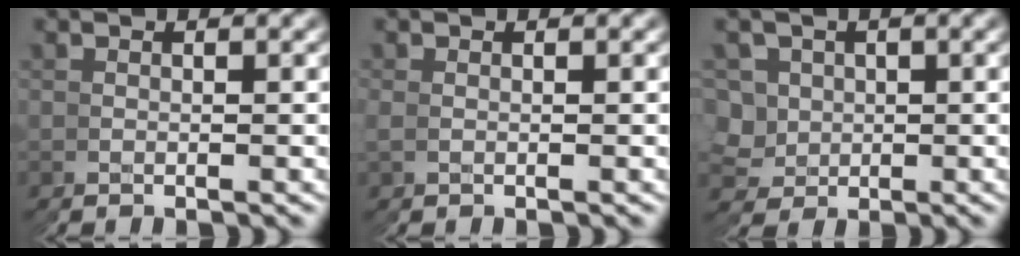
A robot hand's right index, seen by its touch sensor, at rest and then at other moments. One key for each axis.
{"total": 0.5, "fx": 0.0, "fy": 0.1, "fz": -0.5, "tx": 0.004, "ty": -0.002, "tz": 0.000}
{"total": 5.4, "fx": -0.3, "fy": 5.4, "fz": 0.7, "tx": -0.046, "ty": -0.048, "tz": 0.015}